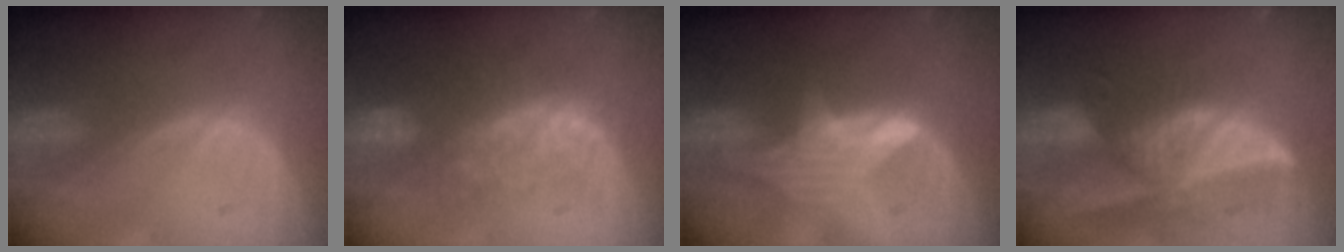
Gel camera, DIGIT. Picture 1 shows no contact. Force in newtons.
{"total": 8.5, "press": 7.7, "slide": 3.6}
{"total": 5.8, "press": 5.7, "slide": 0.9}
{"total": 9.6, "press": 8.4, "slide": 4.5}